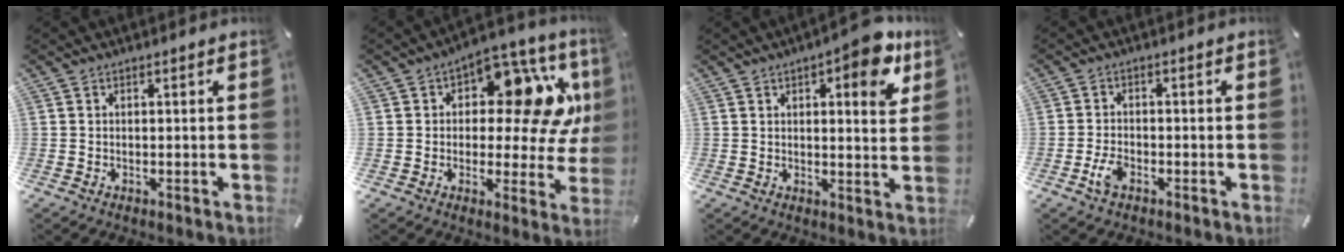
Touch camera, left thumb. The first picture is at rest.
{"total": 17.6, "force": [5.2, 9.9, 13.6], "torque": [-0.180, -0.027, 0.087]}
{"total": 10.1, "force": [5.5, 3.8, 7.5], "torque": [-0.080, -0.032, 0.085]}
{"total": 4.0, "force": [-1.9, 2.2, 2.7], "torque": [-0.063, 0.002, -0.038]}